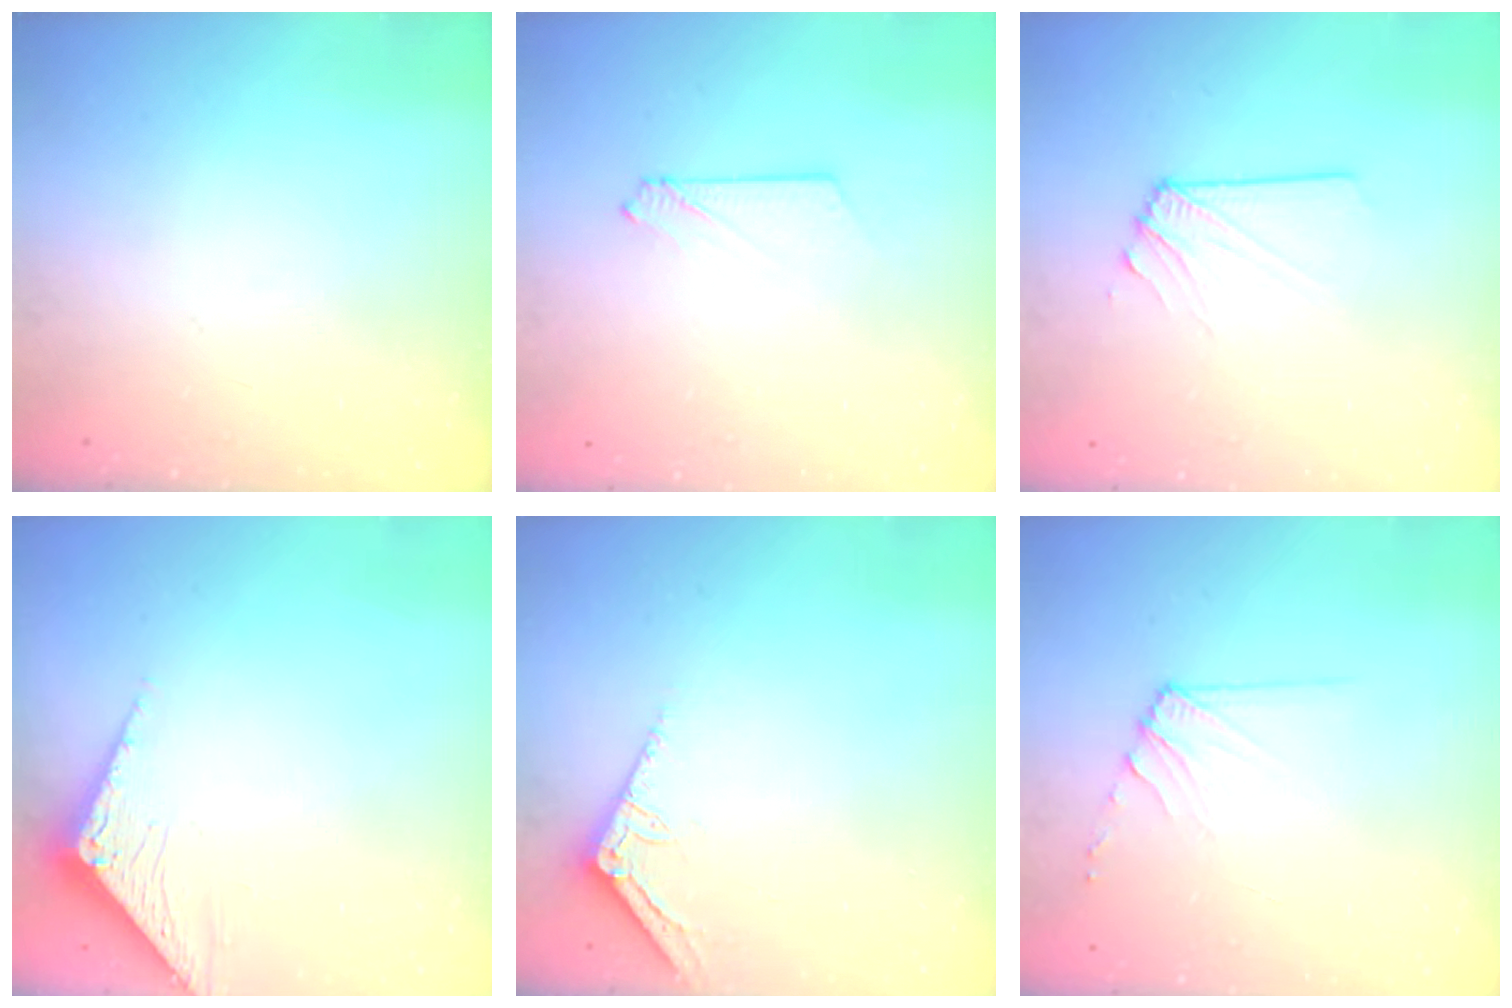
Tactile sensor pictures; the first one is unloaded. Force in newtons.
{"total": 2.6, "press": 2.6, "slide": 0.3}
{"total": 2.9, "press": 2.8, "slide": 0.5}
{"total": 3.4, "press": 3.4, "slide": 0.3}
{"total": 3.2, "press": 3.2, "slide": 0.3}
{"total": 6.8, "press": 6.7, "slide": 0.8}